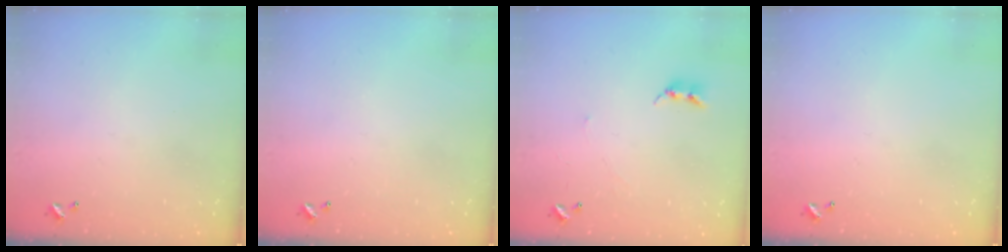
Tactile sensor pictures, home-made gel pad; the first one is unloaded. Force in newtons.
{"total": 0.0}
{"total": 2.4, "press": 2.4, "slide": 0.2}
{"total": 0.0}